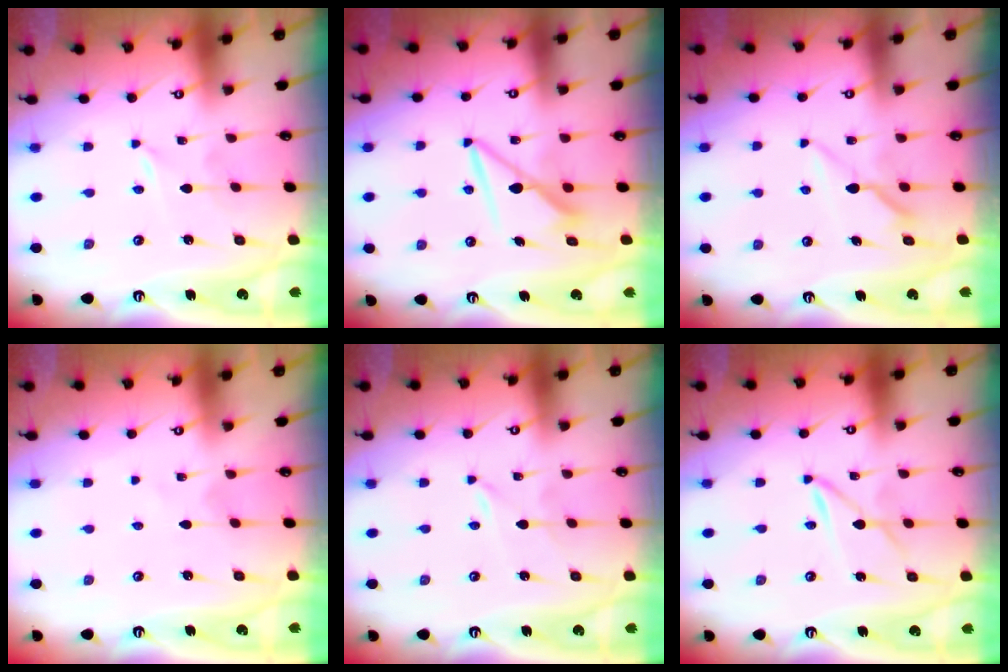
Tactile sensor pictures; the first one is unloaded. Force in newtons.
{"total": 7.9, "press": 7.9, "slide": 0.5}
{"total": 7.7, "press": 7.7, "slide": 0.4}
{"total": 1.3, "press": 1.3, "slide": 0.2}
{"total": 0.0}
{"total": 1.9, "press": 1.9, "slide": 0.2}